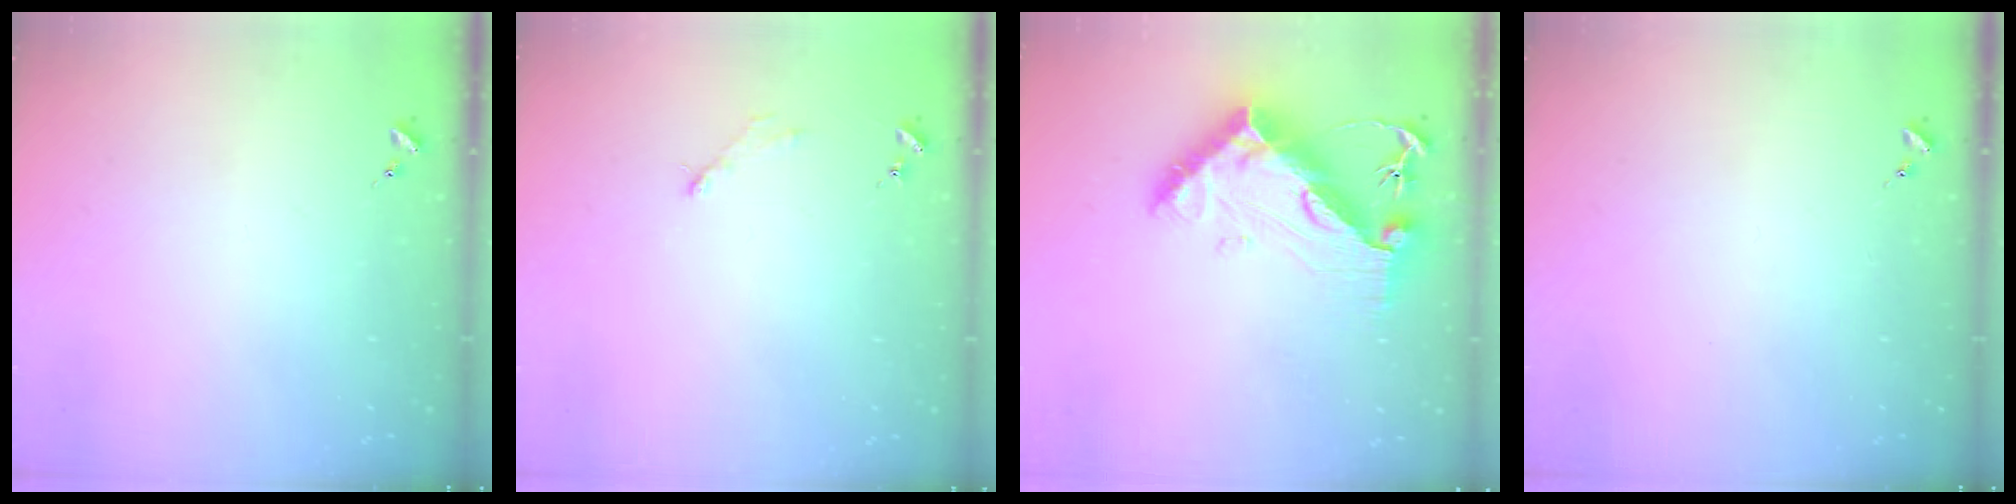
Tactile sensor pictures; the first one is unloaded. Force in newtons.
{"total": 2.6, "press": 2.6, "slide": 0.3}
{"total": 14.8, "press": 14.7, "slide": 1.3}
{"total": 0.0}